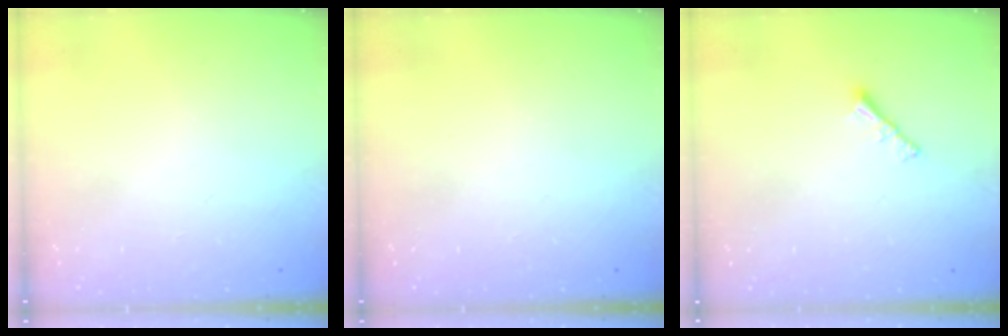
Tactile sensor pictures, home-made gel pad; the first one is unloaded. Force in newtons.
{"total": 0.0}
{"total": 2.2, "press": 2.1, "slide": 0.6}